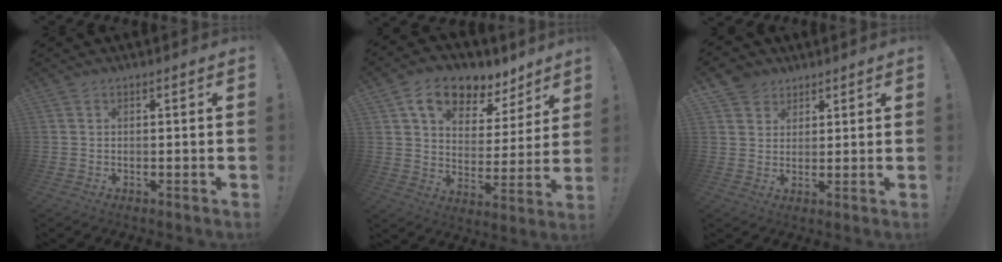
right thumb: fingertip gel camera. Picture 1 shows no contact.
{"total": 13.3, "force": [8.7, 7.5, 6.6], "torque": [-0.111, -0.049, 0.158]}
{"total": 5.5, "force": [3.7, 4.0, 0.4], "torque": [-0.007, -0.023, 0.071]}